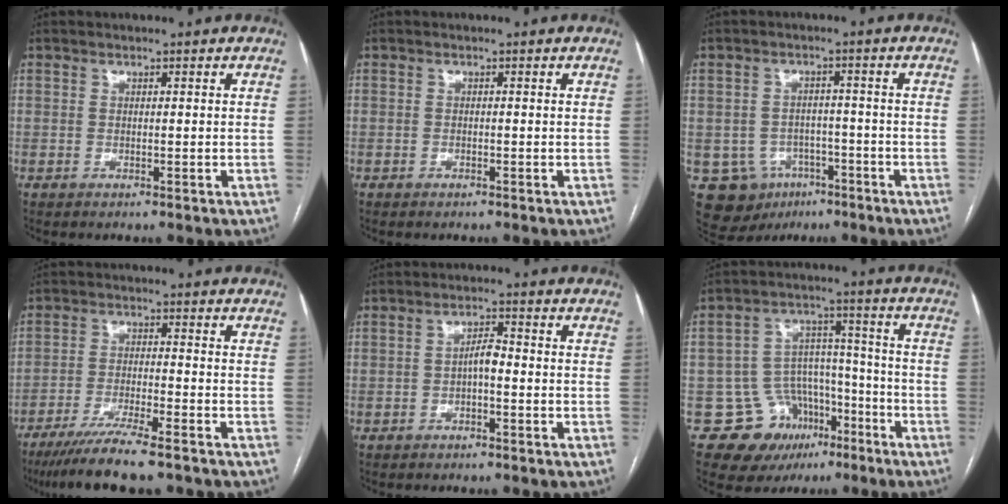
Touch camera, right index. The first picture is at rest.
{"total": 0.0}
{"total": 9.7, "force": [-4.4, 8.2, 2.8], "torque": [-0.058, 0.015, -0.051]}
{"total": 9.4, "force": [-7.4, 0.0, 5.8], "torque": [-0.093, -0.026, -0.123]}
{"total": 2.8, "force": [-0.7, 0.9, 2.5], "torque": [-0.040, 0.009, -0.011]}
{"total": 11.3, "force": [-6.1, 9.1, 2.8], "torque": [-0.034, 0.061, -0.081]}